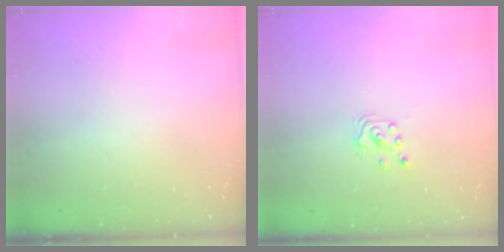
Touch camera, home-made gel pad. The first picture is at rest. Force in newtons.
{"total": 2.0, "press": 2.0, "slide": 0.2}